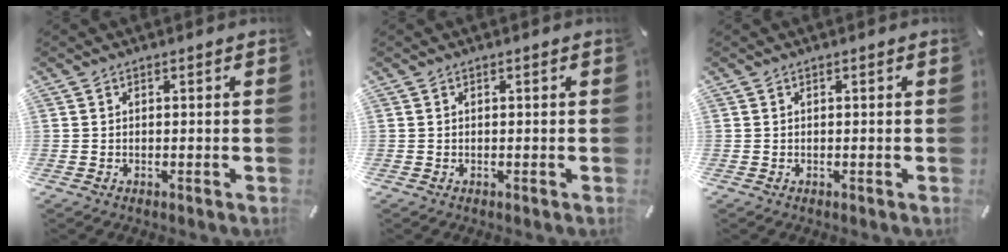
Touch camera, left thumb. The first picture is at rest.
{"total": 0.0}
{"total": 0.0}